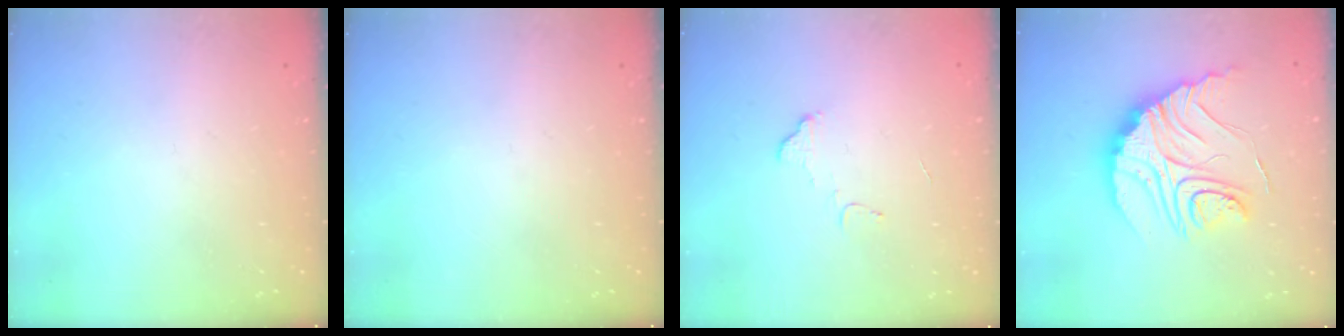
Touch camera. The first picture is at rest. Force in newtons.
{"total": 0.0}
{"total": 3.2, "press": 3.2, "slide": 0.2}
{"total": 18.3, "press": 18.3, "slide": 1.5}